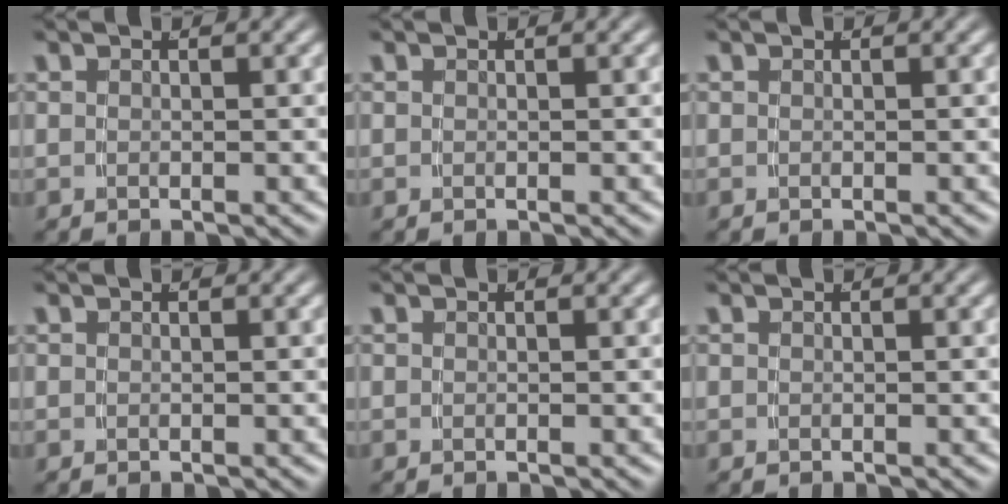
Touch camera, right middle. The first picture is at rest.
{"total": 0.0}
{"total": 0.0}
{"total": 0.0}
{"total": 0.0}
{"total": 0.0}